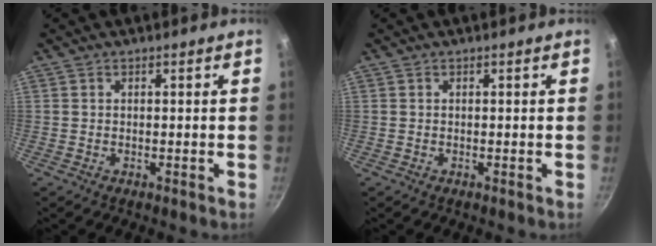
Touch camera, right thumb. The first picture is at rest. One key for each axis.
{"total": 0.0}